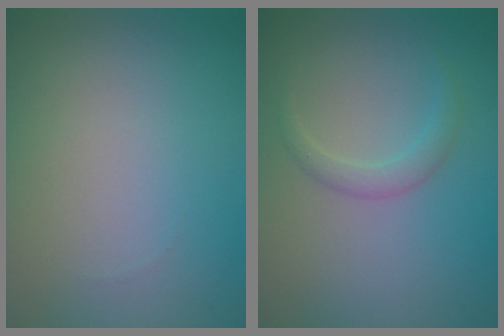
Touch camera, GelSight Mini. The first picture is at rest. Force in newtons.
{"total": 1.5, "press": 1.5, "slide": 0.1}